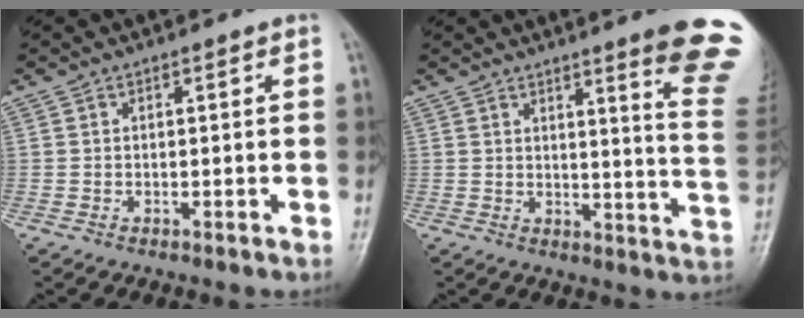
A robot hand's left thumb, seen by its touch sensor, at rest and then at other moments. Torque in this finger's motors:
{"motor_torque": [3.20, 1.40, 1.51, -1.25, 0.38]}